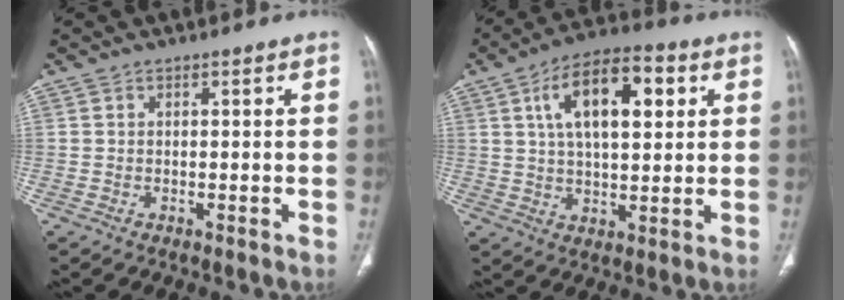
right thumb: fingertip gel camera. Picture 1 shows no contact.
{"total": 15.2, "force": [4.8, 7.1, 12.5], "torque": [-0.188, 0.003, 0.075]}